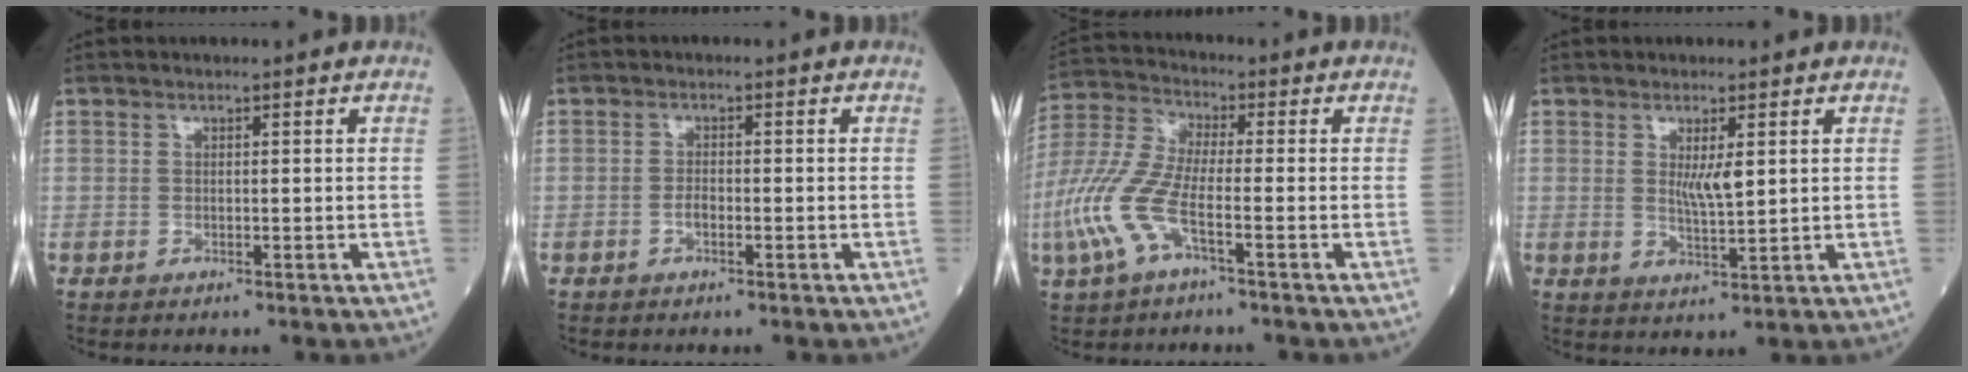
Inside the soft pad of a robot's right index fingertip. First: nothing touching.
{"total": 1.4, "force": [-0.5, 0.6, 1.2], "torque": [-0.021, 0.003, -0.007]}
{"total": 9.7, "force": [-3.4, 2.4, 8.7], "torque": [-0.214, 0.003, -0.073]}
{"total": 3.6, "force": [1.1, 0.6, 3.4], "torque": [-0.061, -0.010, 0.021]}